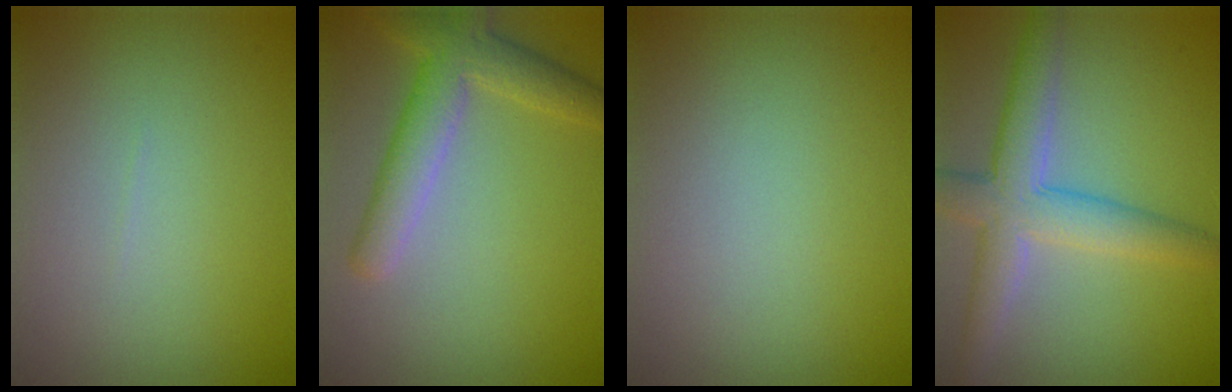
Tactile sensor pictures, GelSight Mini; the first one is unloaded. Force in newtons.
{"total": 4.5, "press": 4.5, "slide": 0.3}
{"total": 0.0}
{"total": 5.4, "press": 5.4, "slide": 0.3}